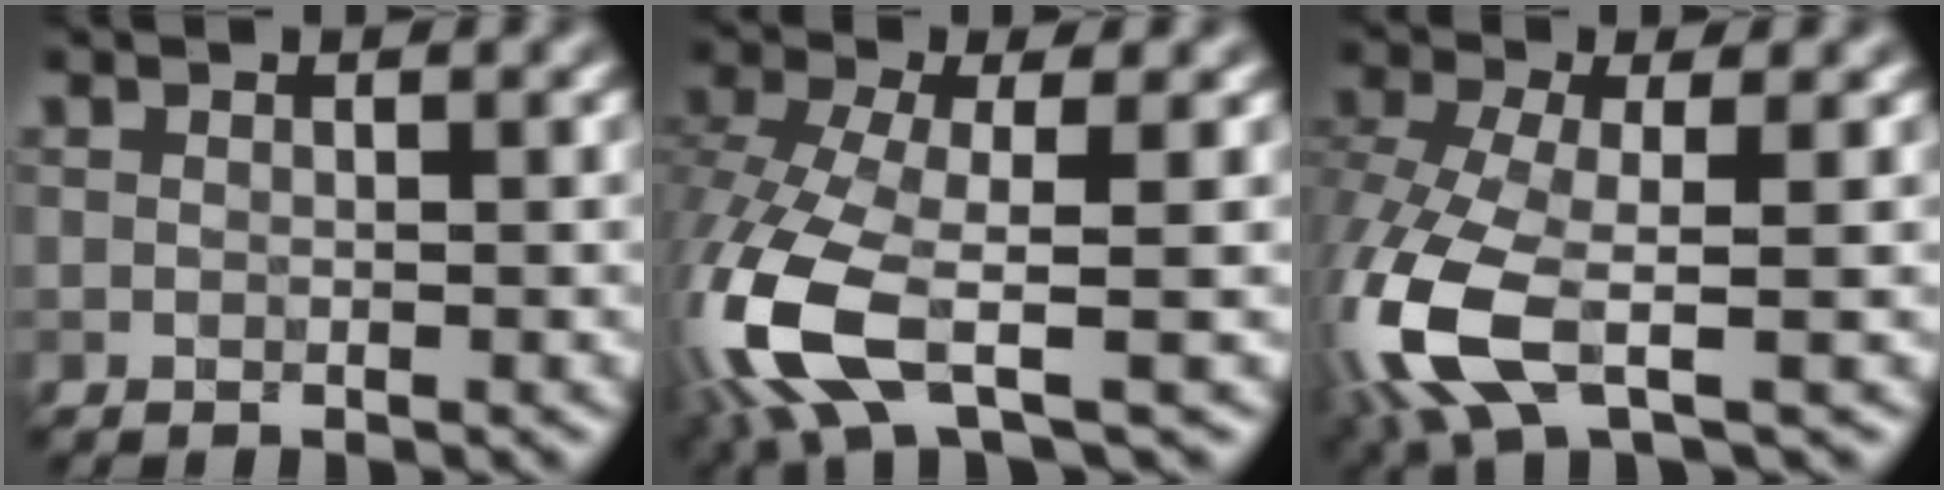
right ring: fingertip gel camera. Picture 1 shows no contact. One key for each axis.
{"total": 8.8, "fx": -5.1, "fy": 2.3, "fz": 6.8, "tx": -0.209, "ty": -0.028, "tz": -0.064}
{"total": 8.0, "fx": -4.9, "fy": 2.0, "fz": 5.9, "tx": -0.193, "ty": -0.027, "tz": -0.063}